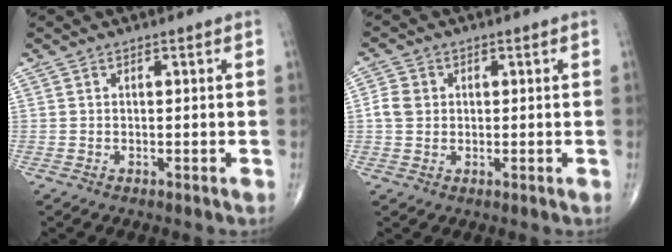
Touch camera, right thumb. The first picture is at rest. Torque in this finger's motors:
{"motor_torque": [-0.15, 0.19, 0.07, -0.11, 0.07]}